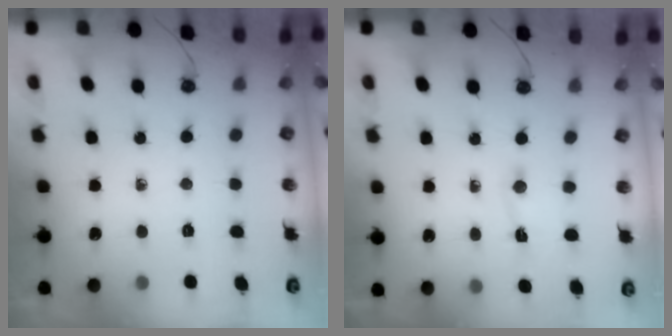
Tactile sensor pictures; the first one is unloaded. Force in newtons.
{"total": 2.7, "press": 2.7, "slide": 0.4}